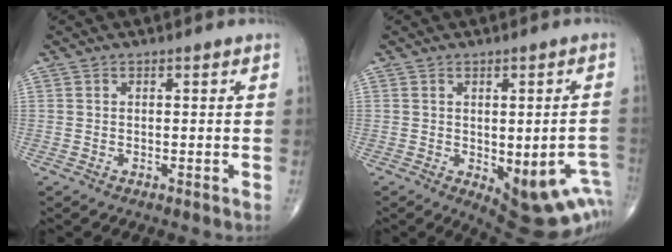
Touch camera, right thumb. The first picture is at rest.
{"total": 15.0, "force": [-5.1, 6.5, 12.6], "torque": [-0.102, 0.013, -0.045]}